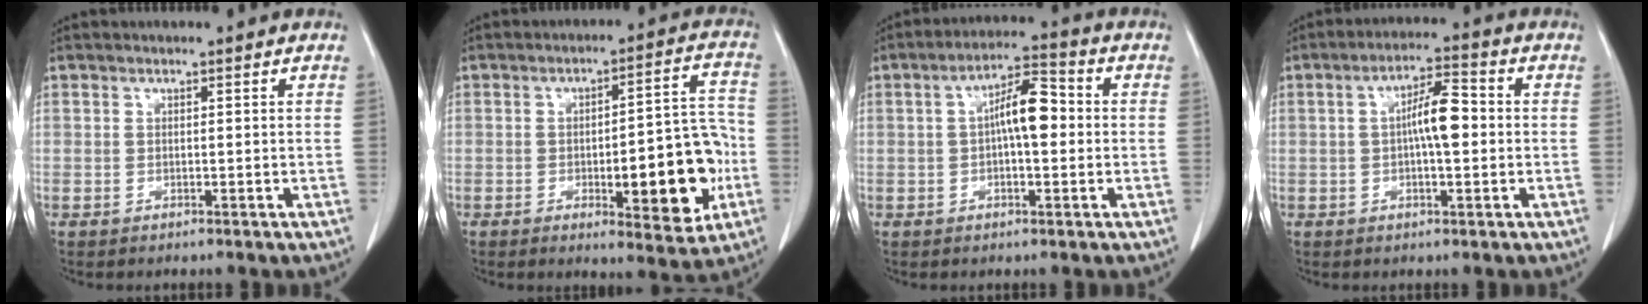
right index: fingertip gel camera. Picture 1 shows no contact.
{"total": 14.3, "force": [-3.5, 3.9, 13.3], "torque": [-0.165, 0.019, -0.038]}
{"total": 7.4, "force": [0.3, 2.2, 7.0], "torque": [-0.129, 0.022, 0.000]}
{"total": 6.6, "force": [0.1, 1.6, 6.4], "torque": [-0.117, 0.014, -0.003]}